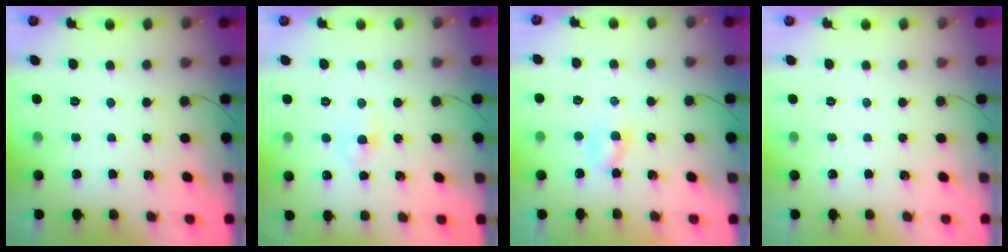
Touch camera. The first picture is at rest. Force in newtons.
{"total": 3.2, "press": 2.9, "slide": 1.2}
{"total": 1.6, "press": 1.4, "slide": 0.8}
{"total": 0.0}